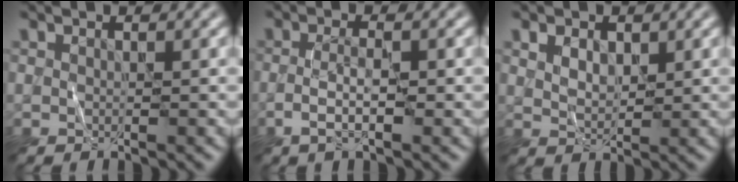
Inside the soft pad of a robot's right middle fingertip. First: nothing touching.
{"total": 2.5, "force": [-0.9, 0.6, 2.3], "torque": [-0.050, 0.003, -0.021]}
{"total": 2.3, "force": [1.1, 1.5, 1.4], "torque": [-0.026, -0.002, 0.023]}